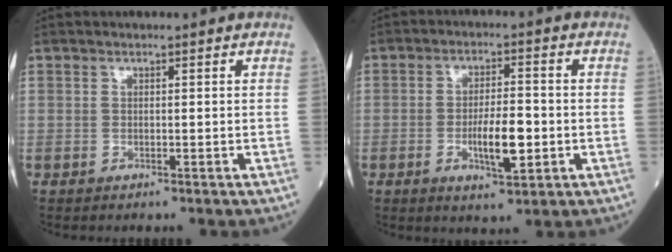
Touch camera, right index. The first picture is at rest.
{"total": 6.8, "force": [-1.6, 1.8, 6.4], "torque": [-0.114, -0.002, -0.024]}